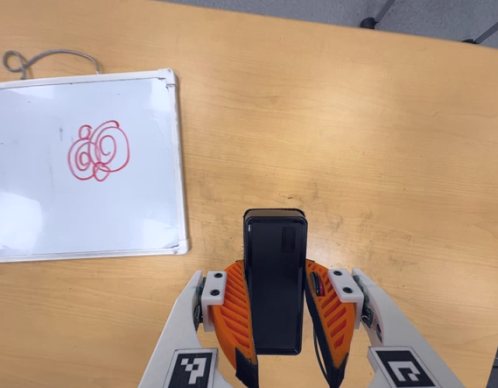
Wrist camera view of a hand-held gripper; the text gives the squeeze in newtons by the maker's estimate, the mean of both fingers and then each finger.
{"total": 6.1, "left": 4.1, "right": 8.1}